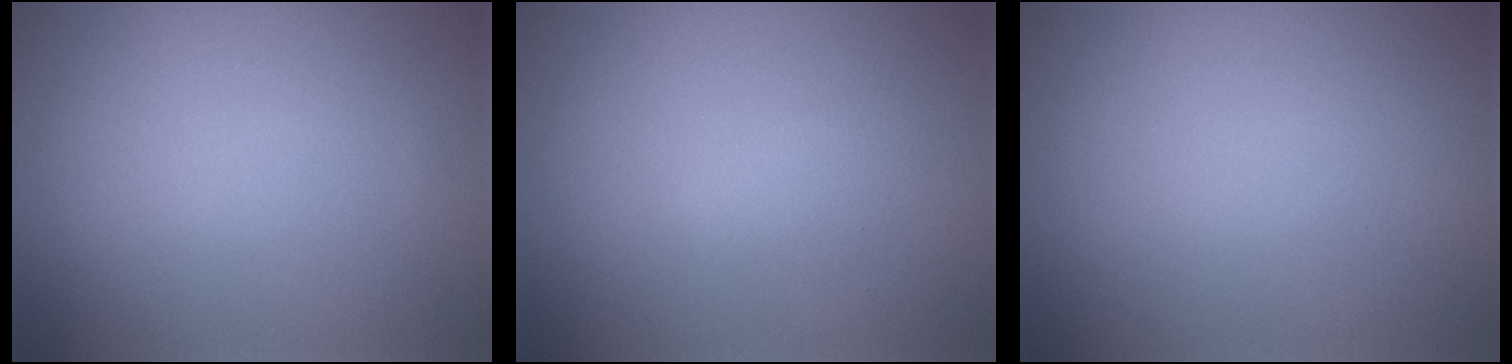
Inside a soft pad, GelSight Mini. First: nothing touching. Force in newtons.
{"total": 1.1, "press": 1.1, "slide": 0.0}
{"total": 0.0}